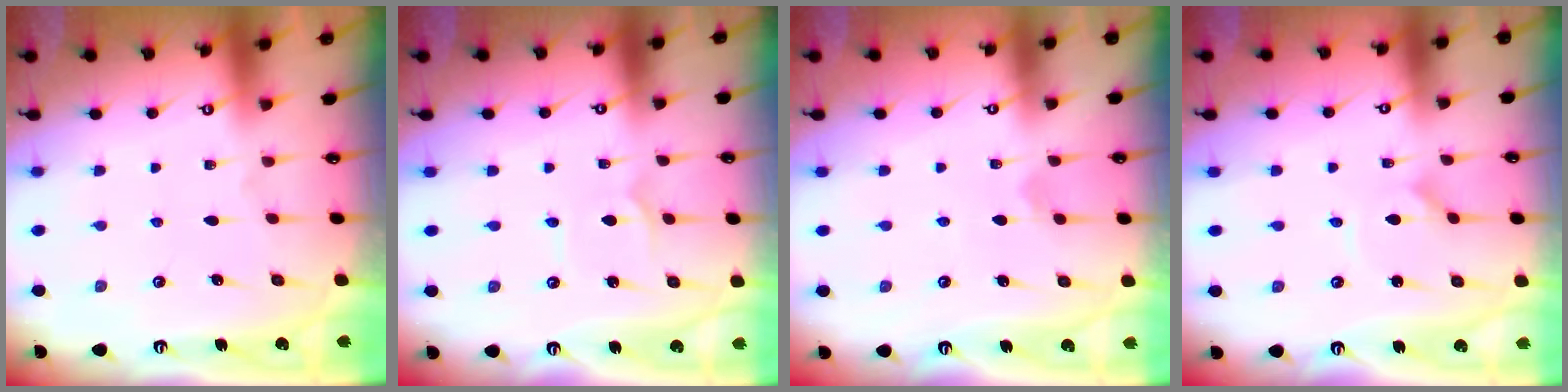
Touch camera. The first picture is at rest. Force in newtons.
{"total": 2.6, "press": 2.6, "slide": 0.2}
{"total": 1.5, "press": 1.5, "slide": 0.4}
{"total": 1.9, "press": 1.9, "slide": 0.1}